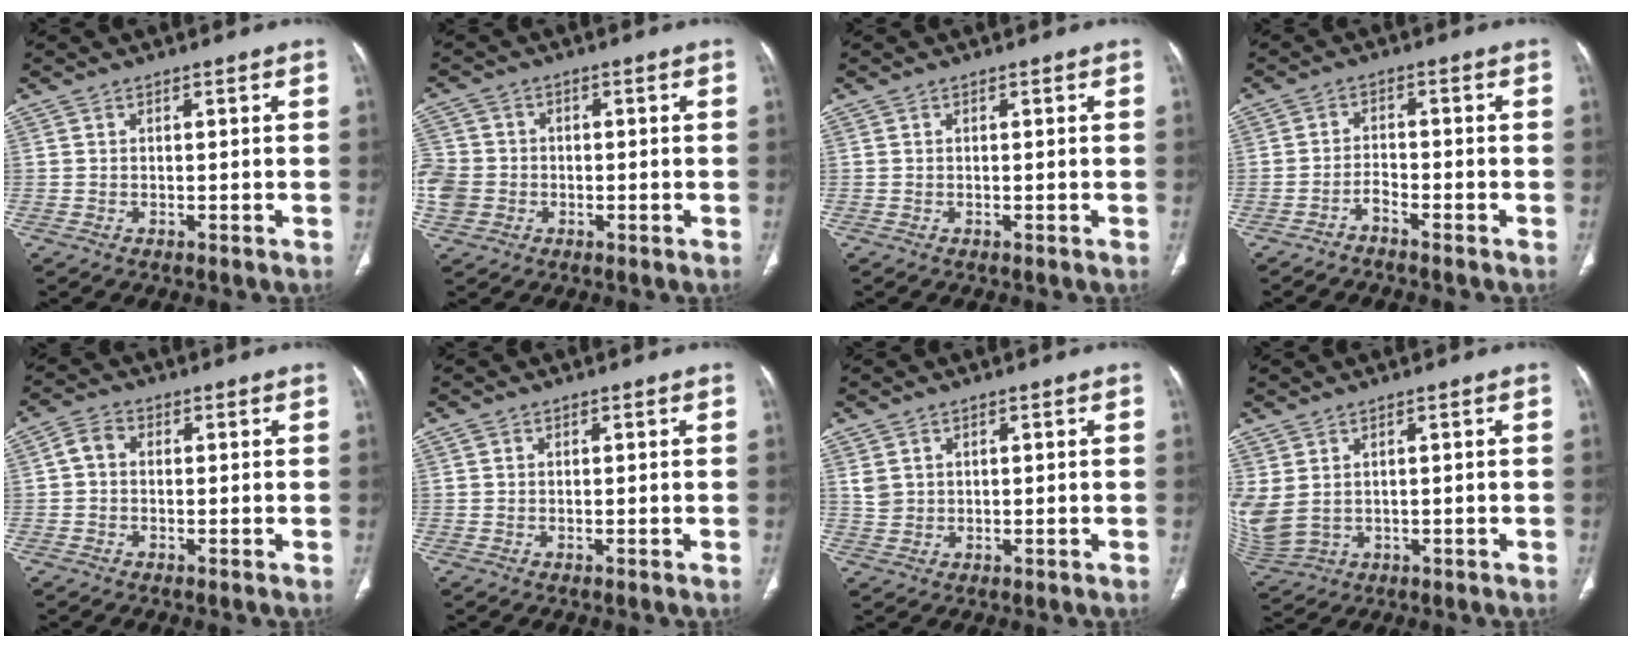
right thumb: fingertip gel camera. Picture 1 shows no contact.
{"total": 9.2, "force": [-1.7, 8.1, 3.9], "torque": [-0.093, 0.016, -0.029]}
{"total": 0.0}
{"total": 2.1, "force": [-1.9, 0.4, 0.6], "torque": [-0.008, 0.018, -0.037]}
{"total": 3.3, "force": [0.2, 2.6, 2.1], "torque": [-0.034, 0.011, -0.004]}
{"total": 0.5, "force": [0.2, 0.5, 0.2], "torque": [-0.001, 0.000, 0.004]}
{"total": 2.5, "force": [1.0, 2.0, 1.1], "torque": [-0.015, -0.002, 0.028]}
{"total": 9.3, "force": [1.5, 6.4, 6.5], "torque": [-0.171, -0.003, 0.050]}